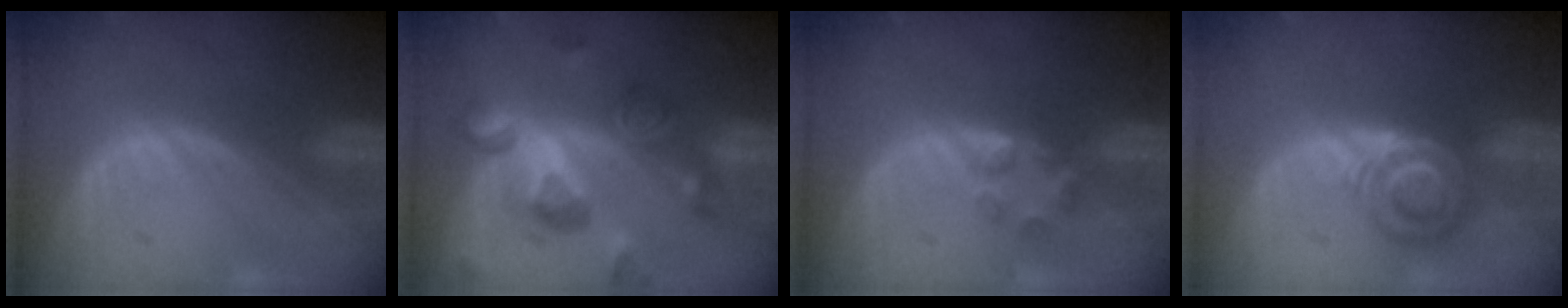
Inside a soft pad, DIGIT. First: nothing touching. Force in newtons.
{"total": 10.3, "press": 9.3, "slide": 4.6}
{"total": 2.6, "press": 2.6, "slide": 0.2}
{"total": 5.7, "press": 5.6, "slide": 1.0}